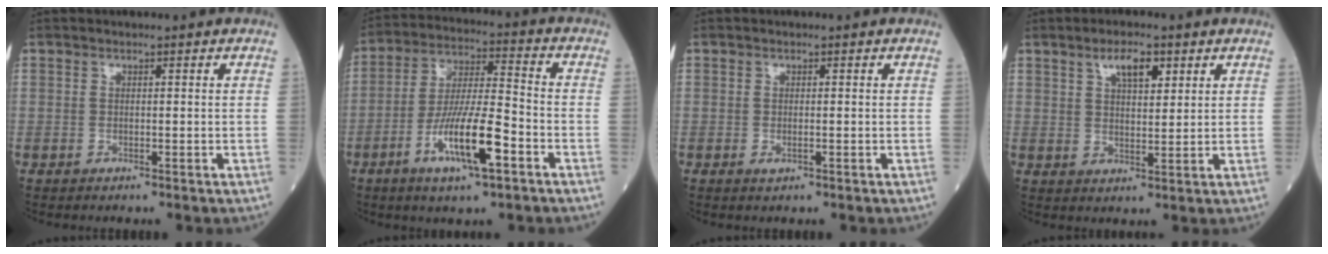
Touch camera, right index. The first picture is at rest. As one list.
[{"total": 12.1, "force": [-5.3, 1.7, 10.7], "torque": [-0.200, -0.008, -0.096]}, {"total": 0.8, "force": [-0.2, 0.3, 0.7], "torque": [-0.014, -0.003, -0.002]}, {"total": 5.1, "force": [2.8, 1.7, 3.9], "torque": [-0.070, 0.003, 0.050]}]